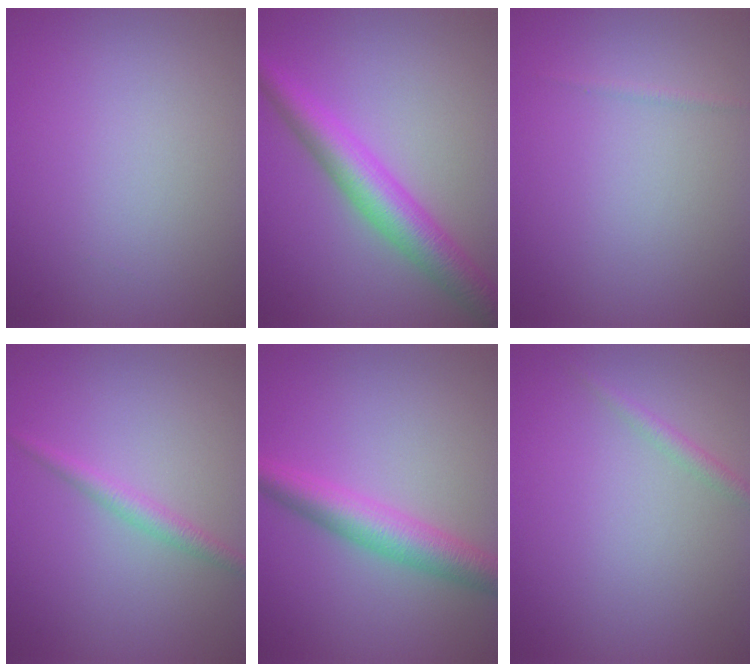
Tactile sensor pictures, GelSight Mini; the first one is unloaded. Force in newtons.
{"total": 5.6, "press": 5.6, "slide": 0.2}
{"total": 0.5, "press": 0.5, "slide": 0.0}
{"total": 1.8, "press": 1.8, "slide": 0.1}
{"total": 4.9, "press": 4.9, "slide": 0.1}
{"total": 1.2, "press": 1.2, "slide": 0.0}